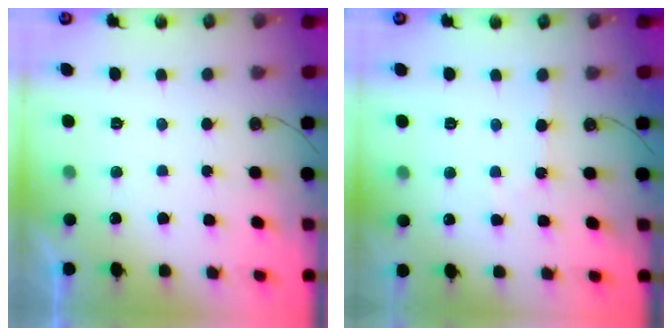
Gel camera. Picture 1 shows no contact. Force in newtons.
{"total": 2.8, "press": 2.7, "slide": 0.4}